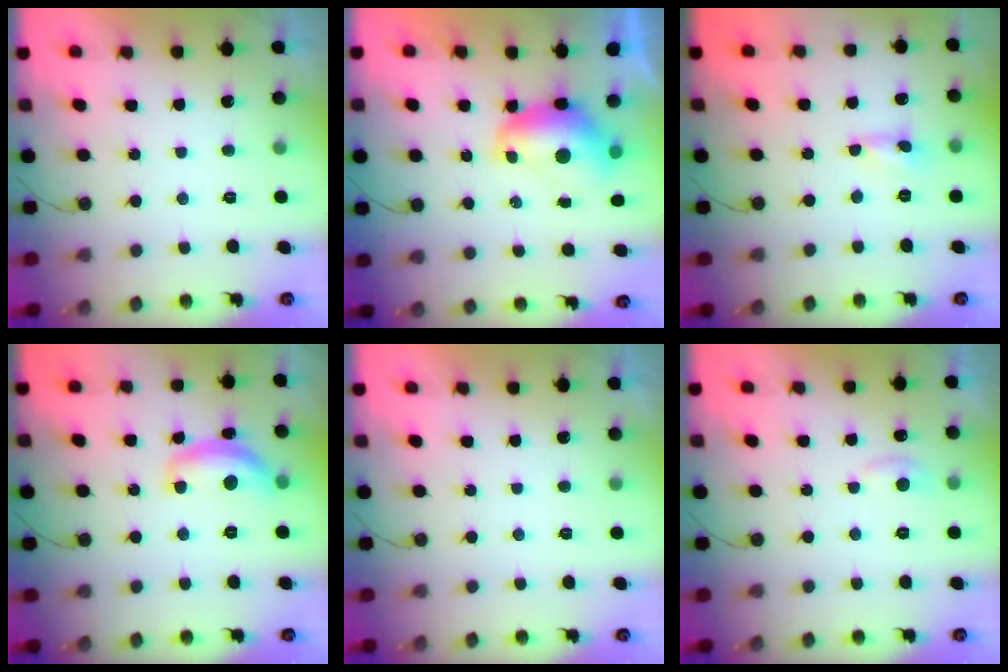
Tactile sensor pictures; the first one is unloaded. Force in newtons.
{"total": 8.6, "press": 8.5, "slide": 0.9}
{"total": 0.0}
{"total": 12.6, "press": 12.6, "slide": 0.9}
{"total": 0.0}
{"total": 4.8, "press": 4.8, "slide": 0.5}